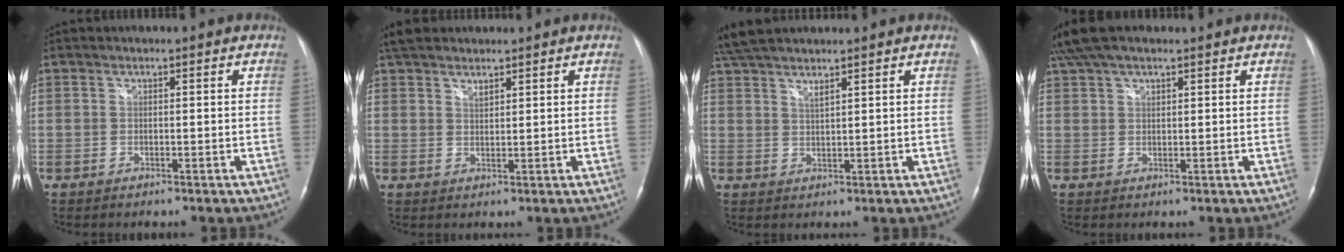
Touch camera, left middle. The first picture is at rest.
{"total": 5.1, "force": [4.3, 1.9, 2.1], "torque": [-0.042, 0.010, 0.079]}
{"total": 7.4, "force": [6.4, 0.5, 3.8], "torque": [-0.075, 0.024, 0.117]}
{"total": 6.9, "force": [5.3, 2.2, 4.0], "torque": [-0.081, 0.036, 0.100]}